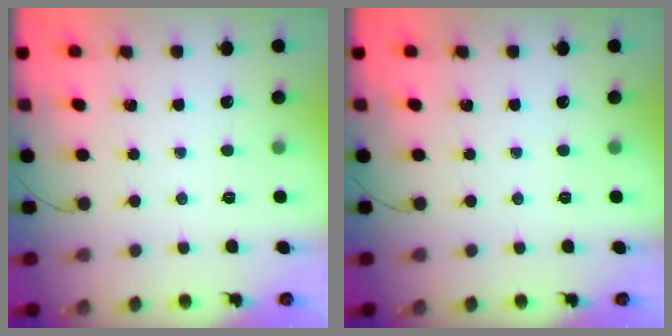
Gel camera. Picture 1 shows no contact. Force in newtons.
{"total": 0.0}